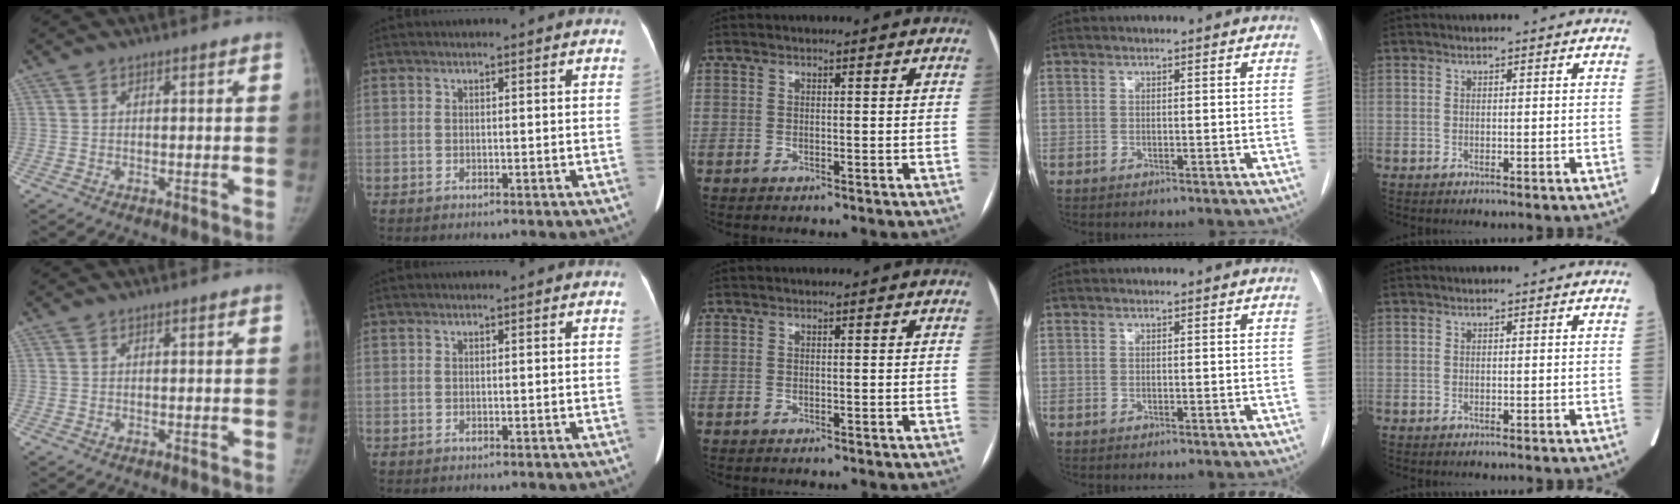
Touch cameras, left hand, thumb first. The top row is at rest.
{}